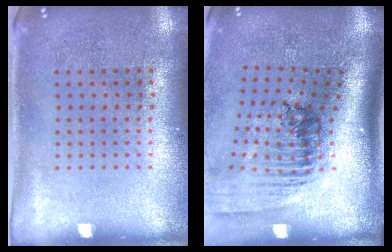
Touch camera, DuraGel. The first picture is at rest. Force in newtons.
{"total": 2.4, "press": 1.7, "slide": 1.7}